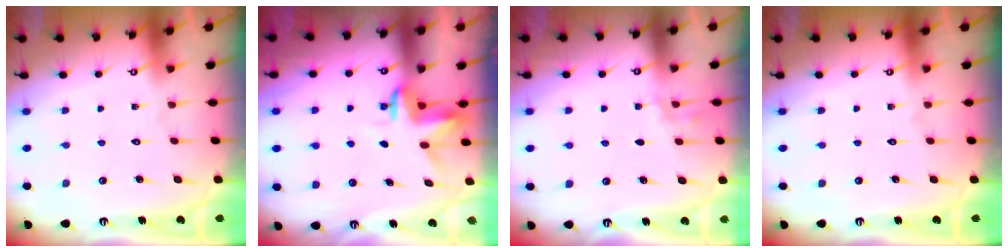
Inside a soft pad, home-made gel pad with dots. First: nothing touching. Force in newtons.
{"total": 3.6, "press": 3.6, "slide": 0.2}
{"total": 2.5, "press": 1.7, "slide": 1.8}
{"total": 0.0}